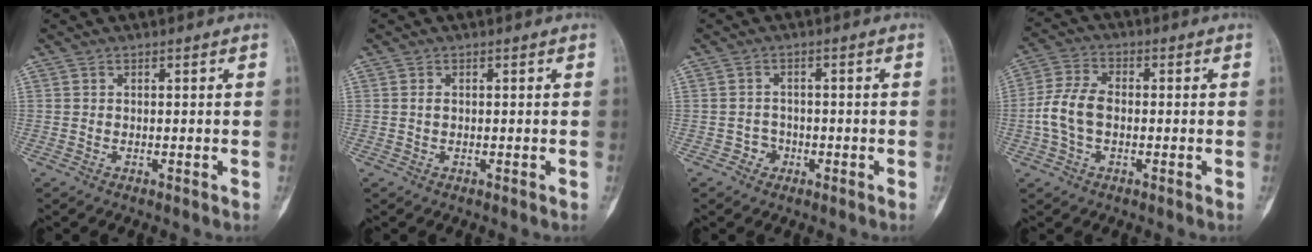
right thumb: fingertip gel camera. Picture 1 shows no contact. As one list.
[{"total": 0.9, "force": [0.2, 0.5, 0.7], "torque": [-0.011, 0.004, 0.004]}, {"total": 2.2, "force": [-1.1, 1.9, 0.2], "torque": [0.011, 0.011, -0.023]}, {"total": 8.0, "force": [-1.0, 4.9, 6.3], "torque": [-0.139, 0.022, -0.024]}]